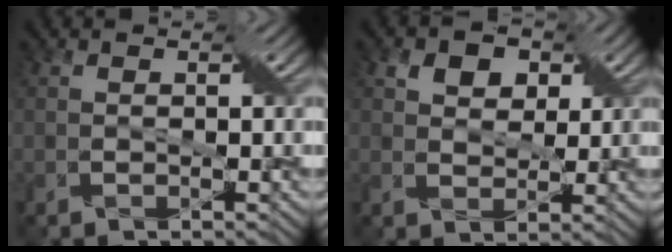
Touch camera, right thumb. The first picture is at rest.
{"total": 4.7, "force": [2.4, 3.3, 2.4], "torque": [-0.050, -0.005, 0.041]}